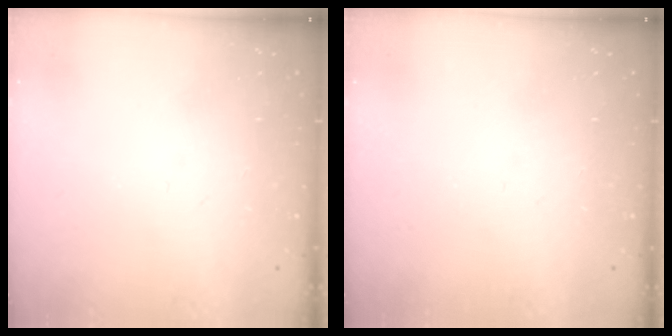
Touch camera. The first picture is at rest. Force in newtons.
{"total": 0.0}